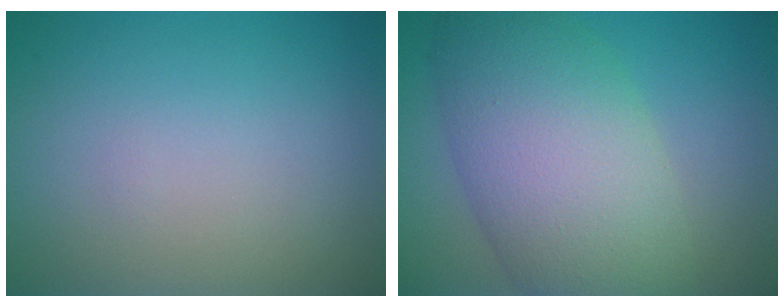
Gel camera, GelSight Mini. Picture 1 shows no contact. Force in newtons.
{"total": 10.4, "press": 10.4, "slide": 0.2}